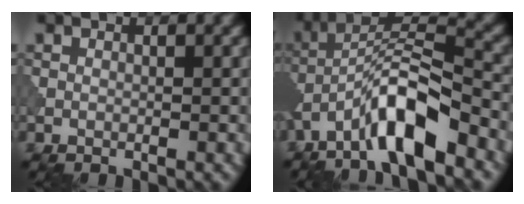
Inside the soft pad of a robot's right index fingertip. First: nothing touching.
{"total": 8.0, "force": [-4.9, 1.9, 6.0], "torque": [-0.106, 0.017, -0.094]}